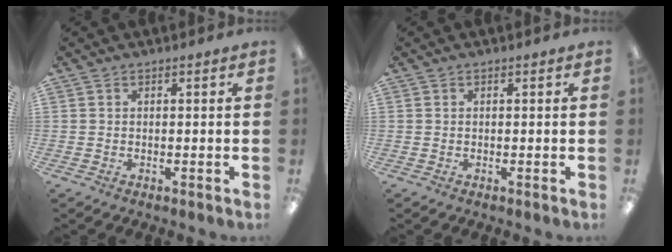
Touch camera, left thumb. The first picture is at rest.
{"total": 0.0}